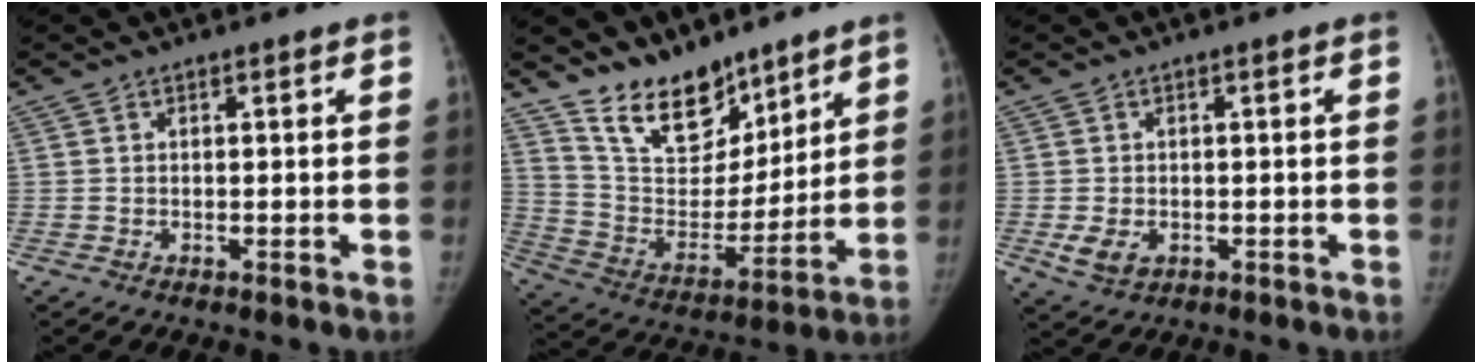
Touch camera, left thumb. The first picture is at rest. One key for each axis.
{"total": 15.4, "fx": 12.3, "fy": 7.2, "fz": 5.8, "tx": -0.056, "ty": -0.083, "tz": 0.232}
{"total": 3.9, "fx": -0.8, "fy": 2.9, "fz": 2.4, "tx": -0.043, "ty": -0.006, "tz": -0.005}